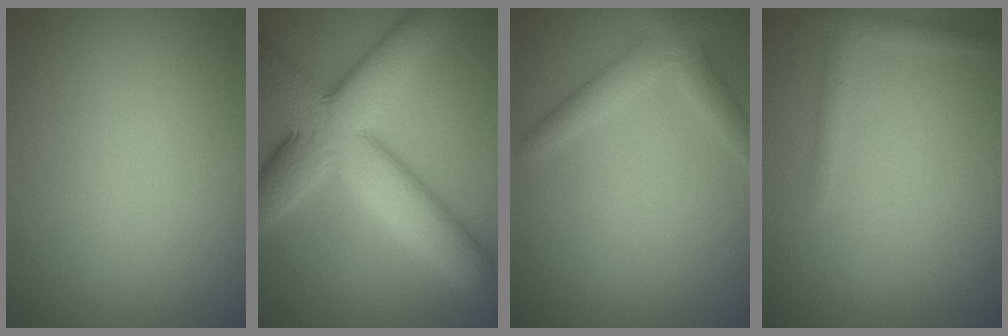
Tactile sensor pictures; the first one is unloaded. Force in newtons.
{"total": 10.2, "press": 10.2, "slide": 0.2}
{"total": 2.7, "press": 2.7, "slide": 0.3}
{"total": 1.2, "press": 1.2, "slide": 0.1}